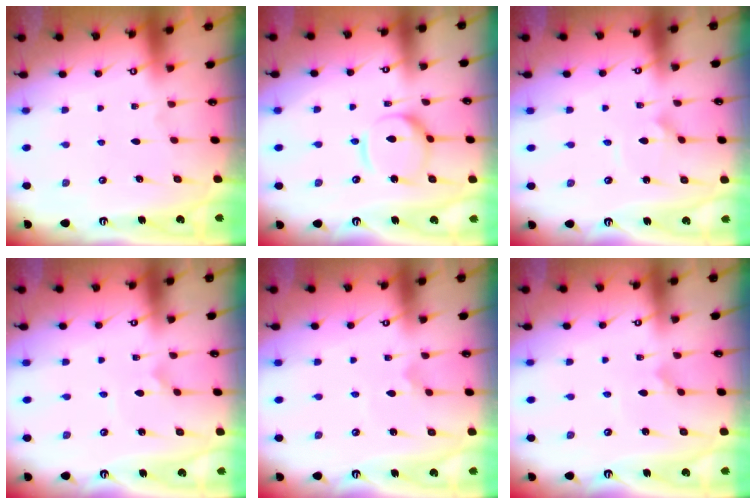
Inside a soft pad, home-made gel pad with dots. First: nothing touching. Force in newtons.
{"total": 10.2, "press": 10.2, "slide": 1.0}
{"total": 2.4, "press": 2.4, "slide": 0.1}
{"total": 1.2, "press": 1.2, "slide": 0.0}
{"total": 3.2, "press": 3.1, "slide": 0.2}
{"total": 1.9, "press": 1.9, "slide": 0.2}